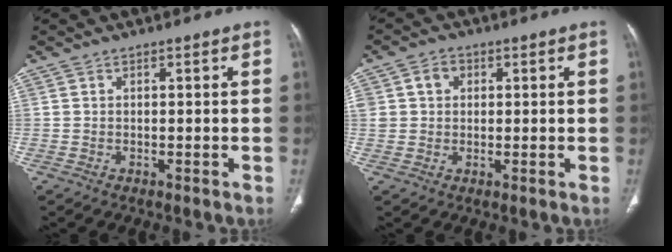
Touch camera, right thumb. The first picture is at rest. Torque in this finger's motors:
{"motor_torque": [0.86, 0.79, 0.54, 0.24, 0.01]}